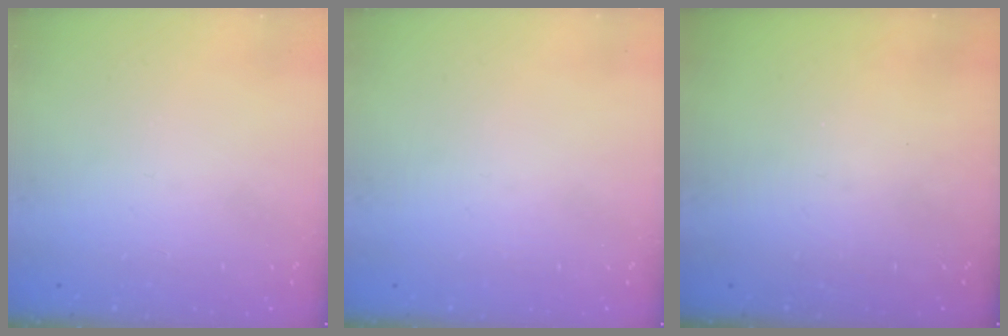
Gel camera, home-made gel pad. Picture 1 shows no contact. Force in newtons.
{"total": 0.0}
{"total": 0.0}